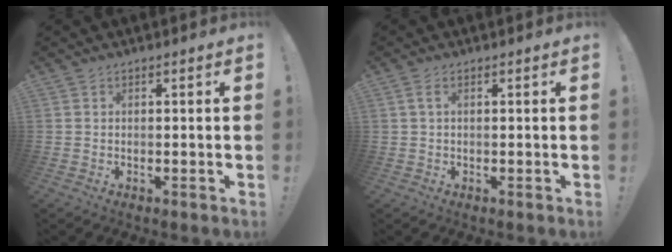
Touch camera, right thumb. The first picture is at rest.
{"total": 1.9, "force": [0.5, 0.5, 1.7], "torque": [-0.041, 0.006, 0.011]}